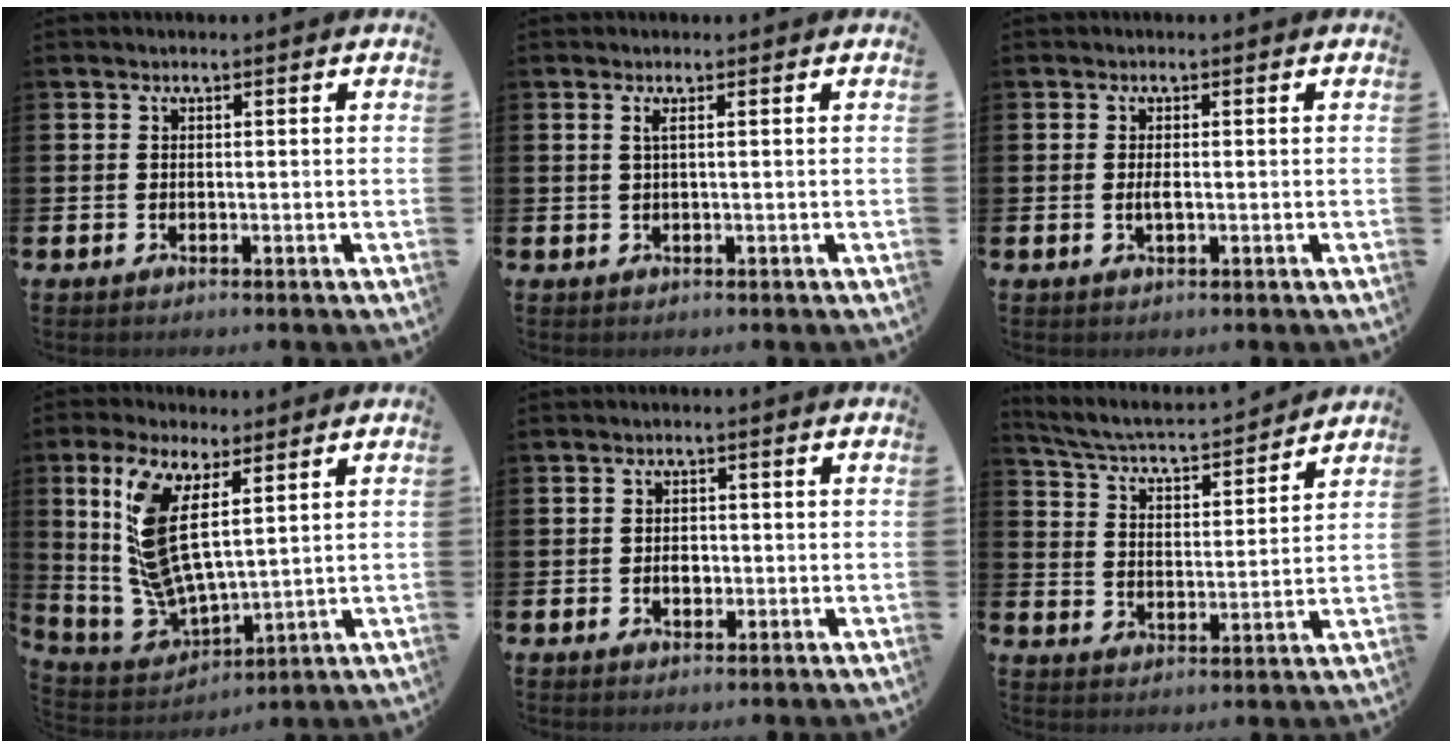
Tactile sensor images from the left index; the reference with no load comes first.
{"total": 1.0, "force": [0.2, -0.1, 0.9], "torque": [-0.024, 0.001, 0.004]}
{"total": 1.3, "force": [-0.2, 0.3, 1.2], "torque": [-0.029, 0.004, -0.004]}
{"total": 10.6, "force": [4.8, 4.5, 8.3], "torque": [-0.206, -0.028, 0.085]}
{"total": 1.8, "force": [-0.3, 1.3, 1.2], "torque": [-0.007, -0.001, -0.012]}
{"total": 4.6, "force": [4.4, 0.7, 1.2], "torque": [-0.053, -0.042, 0.068]}